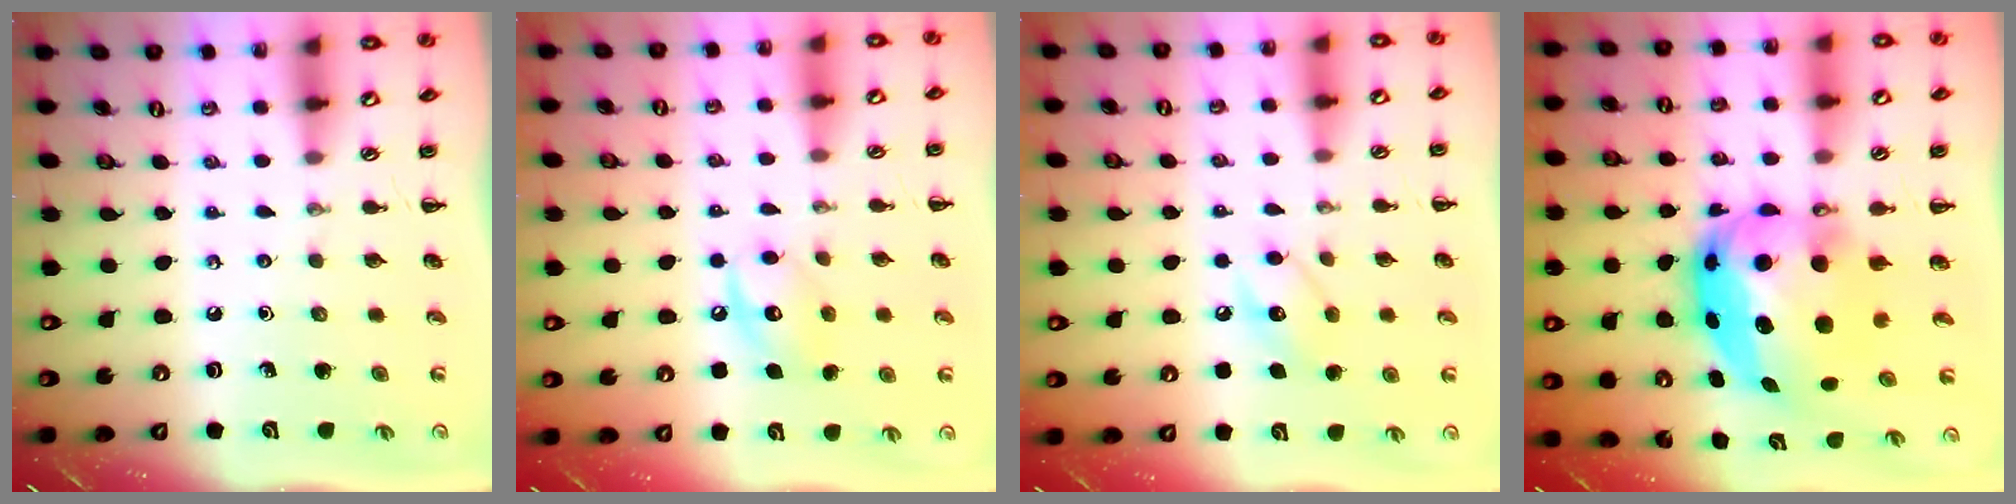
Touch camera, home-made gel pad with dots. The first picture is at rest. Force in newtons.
{"total": 9.3, "press": 9.3, "slide": 0.9}
{"total": 8.1, "press": 8.0, "slide": 0.8}
{"total": 12.1, "press": 11.8, "slide": 3.0}